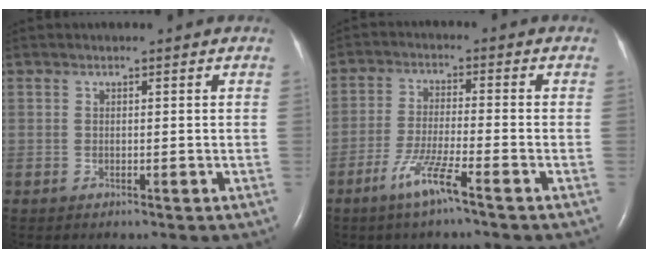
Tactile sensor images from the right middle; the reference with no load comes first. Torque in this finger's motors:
{"motor_torque": [0.72, -0.67, 0.15, 0.08]}